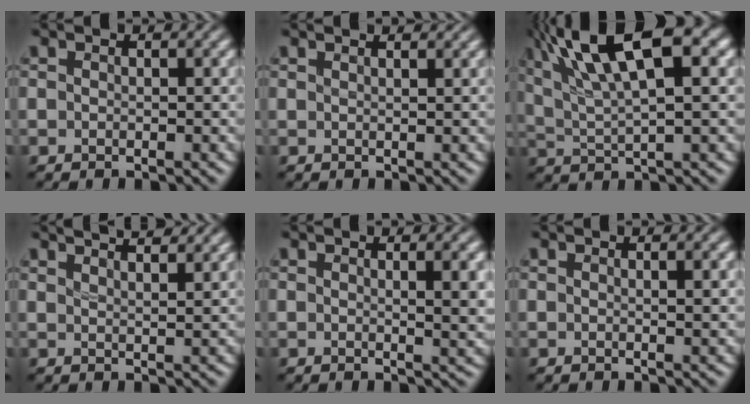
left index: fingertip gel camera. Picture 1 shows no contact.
{"total": 2.7, "force": [2.1, 1.0, 1.4], "torque": [0.004, 0.010, -0.004]}
{"total": 11.9, "force": [5.4, 3.7, 9.9], "torque": [-0.176, 0.021, 0.089]}
{"total": 6.2, "force": [5.0, 1.8, 3.2], "torque": [-0.018, 0.033, 0.031]}
{"total": 3.5, "force": [1.0, 1.1, 3.2], "torque": [-0.030, 0.001, 0.012]}
{"total": 1.5, "force": [0.6, 0.5, 1.3], "torque": [-0.010, 0.005, 0.005]}